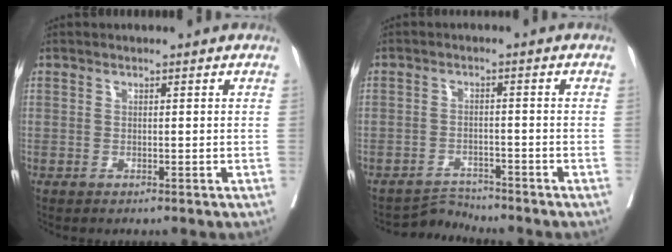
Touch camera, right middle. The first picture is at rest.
{"total": 3.4, "force": [-3.0, -0.4, -1.4], "torque": [0.023, -0.006, -0.049]}